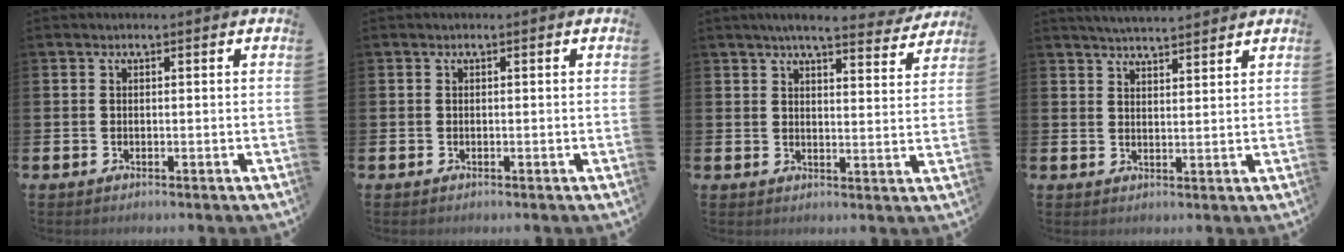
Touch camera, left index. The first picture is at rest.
{"total": 0.0}
{"total": 5.7, "force": [5.2, 0.6, 2.3], "torque": [-0.043, -0.029, 0.086]}
{"total": 4.2, "force": [4.2, 0.0, 0.3], "torque": [-0.015, -0.021, 0.075]}